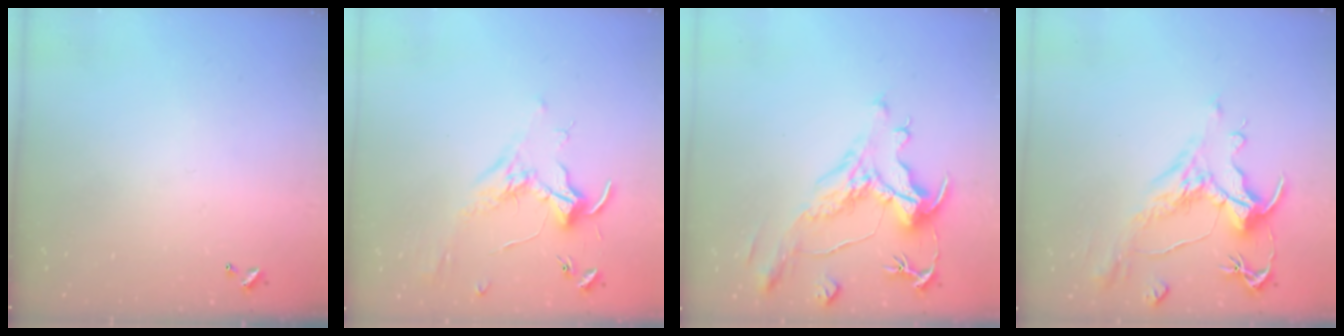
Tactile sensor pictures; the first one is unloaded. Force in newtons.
{"total": 1.7, "press": 1.6, "slide": 0.7}
{"total": 1.9, "press": 0.9, "slide": 1.7}
{"total": 1.6, "press": 0.7, "slide": 1.4}